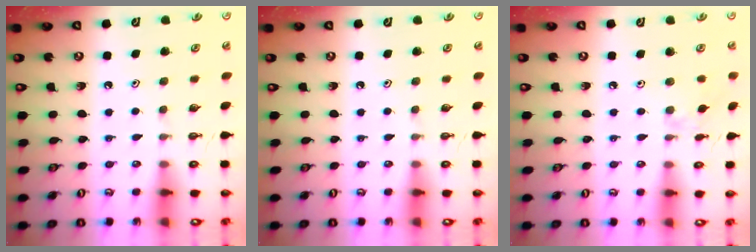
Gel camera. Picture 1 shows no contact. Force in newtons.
{"total": 0.0}
{"total": 2.3, "press": 2.3, "slide": 0.4}